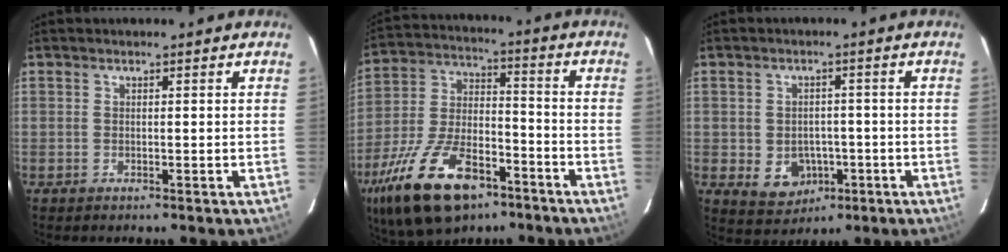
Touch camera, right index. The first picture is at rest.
{"total": 21.9, "force": [-13.0, 10.3, 14.2], "torque": [-0.292, -0.015, -0.221]}
{"total": 7.0, "force": [-2.3, 5.9, 3.0], "torque": [-0.074, 0.004, -0.011]}